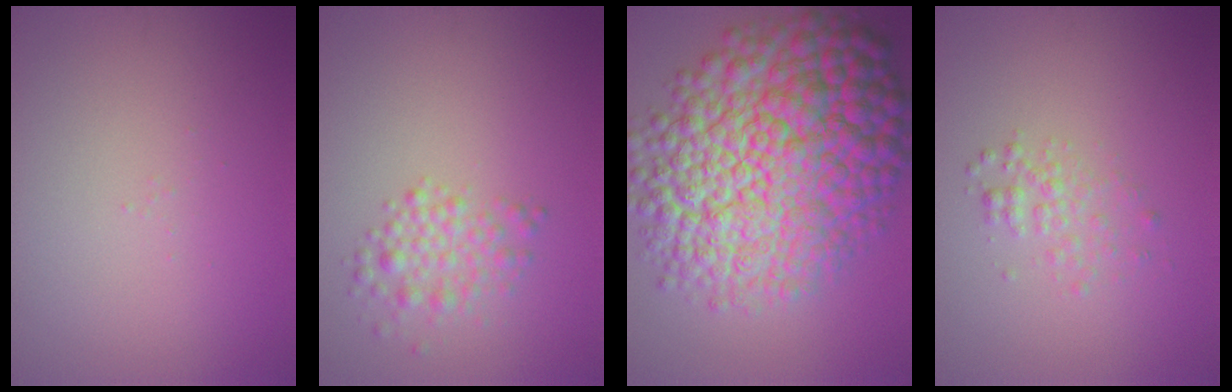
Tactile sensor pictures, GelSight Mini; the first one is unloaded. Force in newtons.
{"total": 2.6, "press": 2.6, "slide": 0.1}
{"total": 16.5, "press": 16.5, "slide": 0.2}
{"total": 1.7, "press": 1.7, "slide": 0.1}